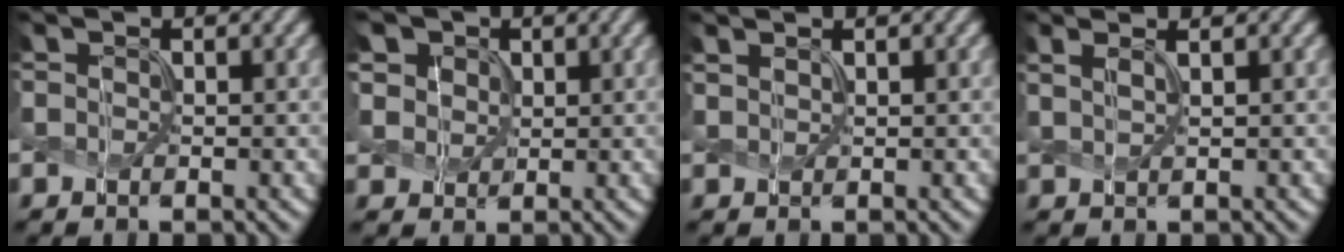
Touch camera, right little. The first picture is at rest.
{"total": 5.2, "force": [2.6, 3.9, 2.2], "torque": [-0.079, 0.007, 0.048]}
{"total": 1.1, "force": [0.9, 0.3, 0.7], "torque": [-0.011, -0.002, 0.012]}
{"total": 3.0, "force": [1.7, 1.2, 2.1], "torque": [-0.031, 0.013, 0.011]}